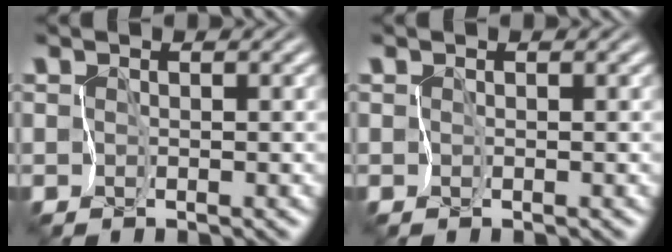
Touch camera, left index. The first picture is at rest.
{"total": 0.0}